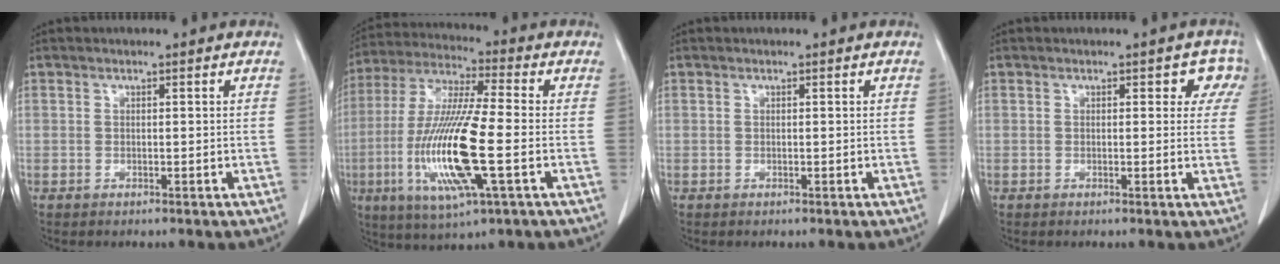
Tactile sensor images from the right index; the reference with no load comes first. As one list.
[{"total": 16.8, "force": [-3.7, 1.5, 16.3], "torque": [-0.339, -0.014, -0.067]}, {"total": 0.0}, {"total": 3.1, "force": [1.4, 1.9, 1.9], "torque": [0.002, 0.009, 0.005]}]